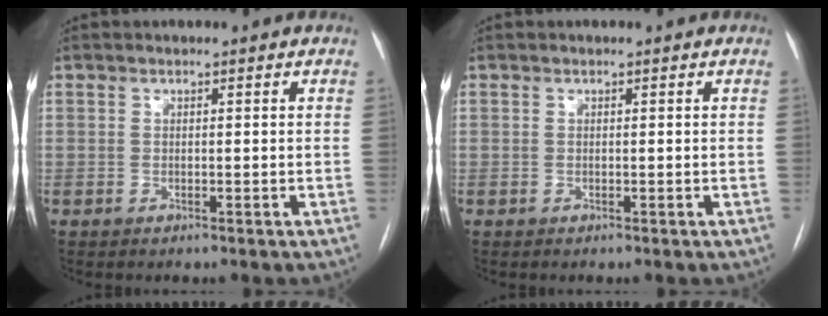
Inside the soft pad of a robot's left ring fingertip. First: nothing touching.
{"total": 0.0}